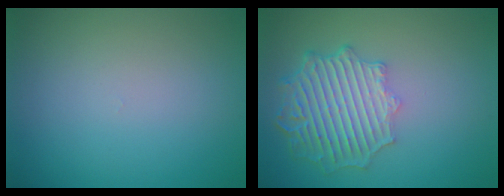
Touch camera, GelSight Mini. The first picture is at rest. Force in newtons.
{"total": 6.6, "press": 5.1, "slide": 4.1}